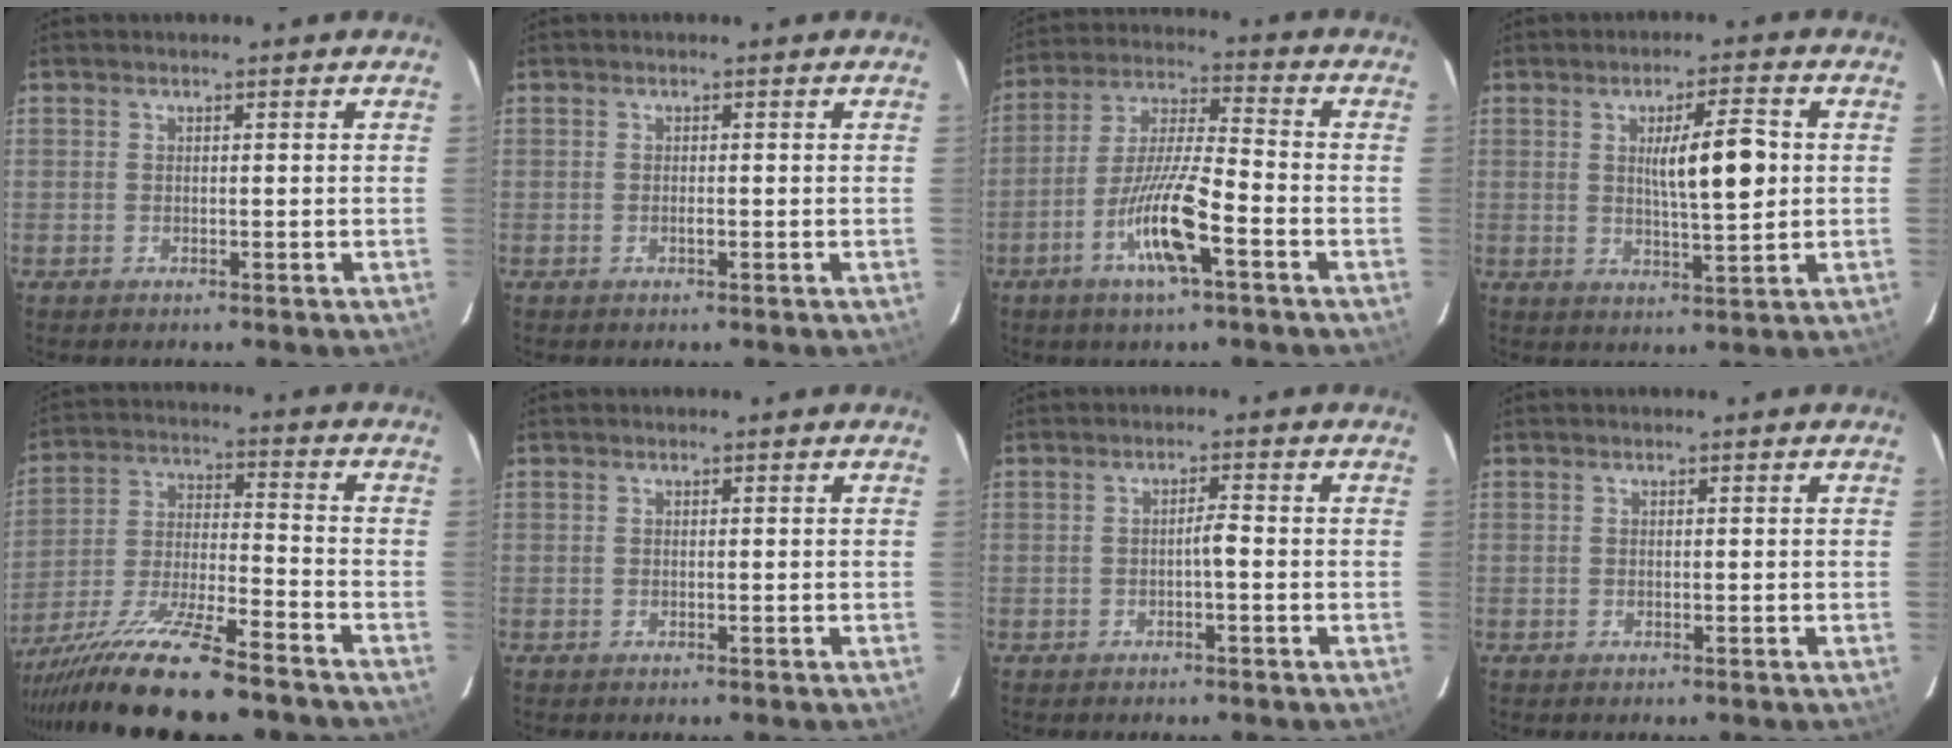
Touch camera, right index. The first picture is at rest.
{"total": 0.6, "force": [-0.2, 0.1, 0.6], "torque": [-0.012, 0.000, -0.002]}
{"total": 12.1, "force": [-5.2, 1.2, 10.9], "torque": [-0.210, -0.006, -0.097]}
{"total": 7.9, "force": [1.1, 1.1, 7.8], "torque": [-0.124, 0.004, 0.021]}
{"total": 17.1, "force": [-13.8, 1.3, 10.0], "torque": [-0.203, -0.024, -0.245]}
{"total": 0.0}
{"total": 1.7, "force": [-0.6, 0.1, 1.6], "torque": [-0.027, 0.003, -0.011]}
{"total": 0.0}